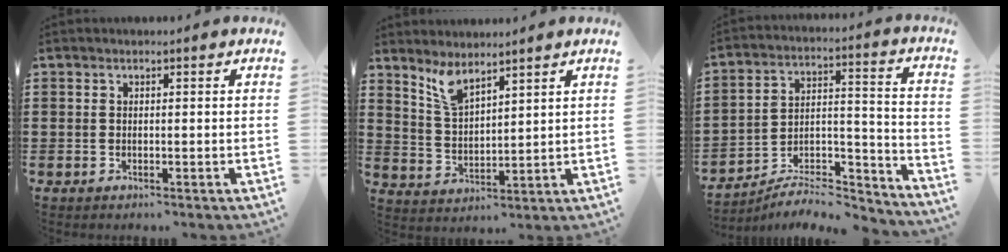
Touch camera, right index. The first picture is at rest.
{"total": 5.2, "force": [4.2, 1.5, 2.7], "torque": [-0.066, -0.007, 0.076]}
{"total": 6.5, "force": [-5.9, 1.8, 2.2], "torque": [-0.029, 0.006, -0.114]}